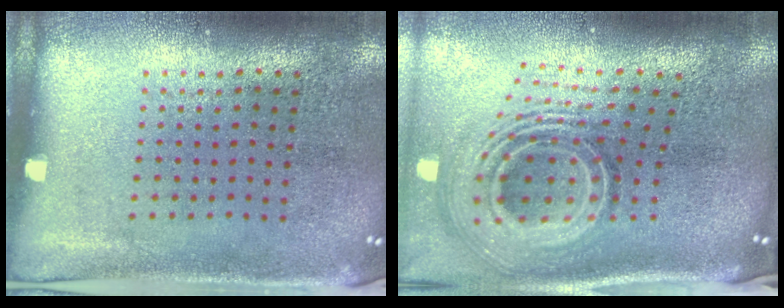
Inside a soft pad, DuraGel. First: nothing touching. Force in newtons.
{"total": 2.9, "press": 1.8, "slide": 2.3}